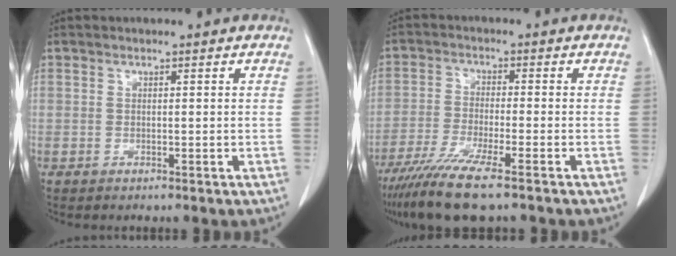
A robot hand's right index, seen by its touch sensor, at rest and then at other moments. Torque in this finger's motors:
{"motor_torque": [1.12, -1.02, 0.56, 0.16]}